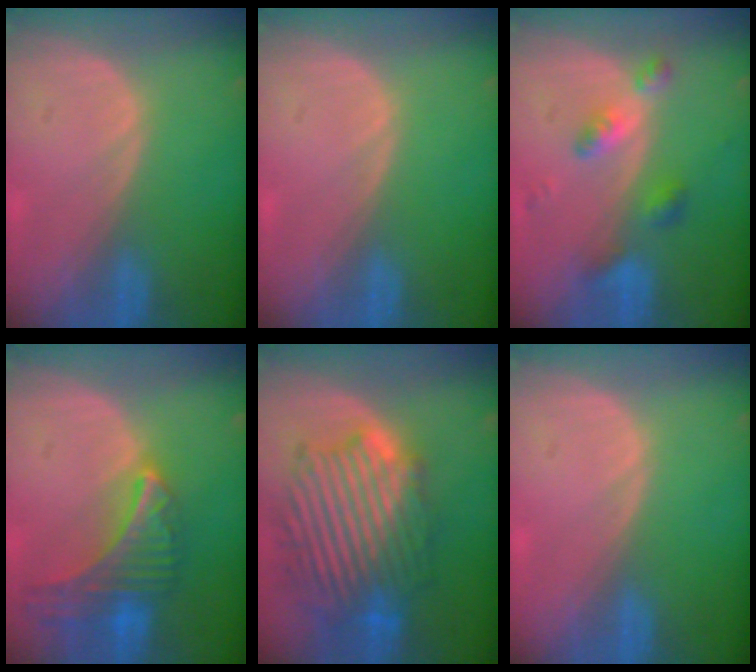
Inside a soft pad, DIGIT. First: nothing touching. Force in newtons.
{"total": 0.0}
{"total": 5.5, "press": 4.8, "slide": 2.7}
{"total": 9.0, "press": 7.9, "slide": 4.3}
{"total": 13.2, "press": 13.2, "slide": 1.0}
{"total": 0.0}